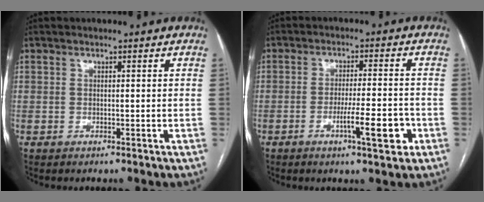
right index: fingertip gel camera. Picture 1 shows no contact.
{"total": 7.2, "force": [-3.1, 0.7, 6.5], "torque": [-0.104, -0.004, -0.045]}